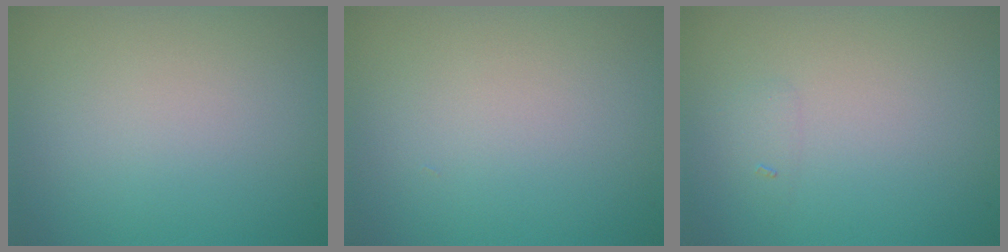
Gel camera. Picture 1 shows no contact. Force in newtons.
{"total": 0.0}
{"total": 0.6, "press": 0.6, "slide": 0.0}